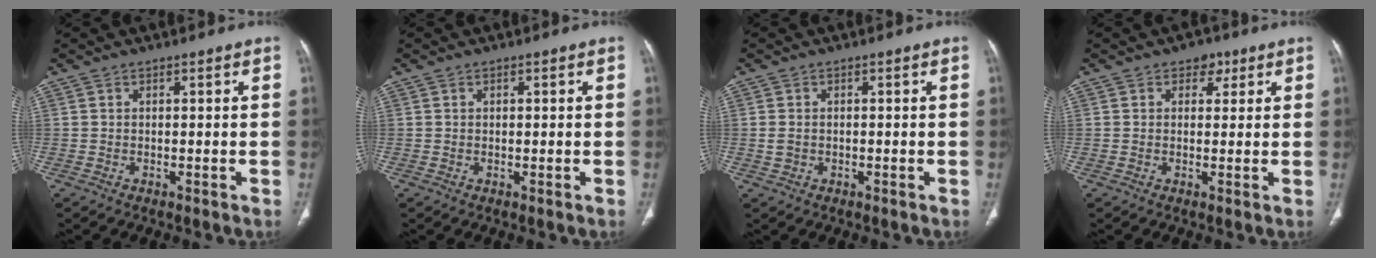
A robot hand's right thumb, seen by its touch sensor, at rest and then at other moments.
{"total": 0.0}
{"total": 1.8, "force": [-0.2, 1.4, 1.1], "torque": [-0.025, 0.005, -0.001]}
{"total": 3.1, "force": [1.6, 2.3, 1.3], "torque": [0.010, -0.003, 0.017]}